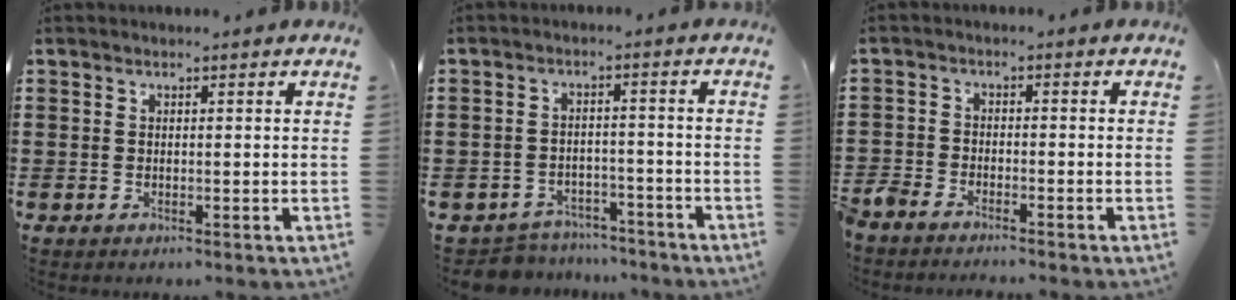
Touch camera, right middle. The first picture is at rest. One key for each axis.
{"total": 4.5, "fx": -4.4, "fy": 0.8, "fz": -0.2, "tx": -0.004, "ty": 0.006, "tz": -0.093}
{"total": 3.0, "fx": -3.0, "fy": 0.4, "fz": 0.2, "tx": -0.023, "ty": -0.003, "tz": -0.068}